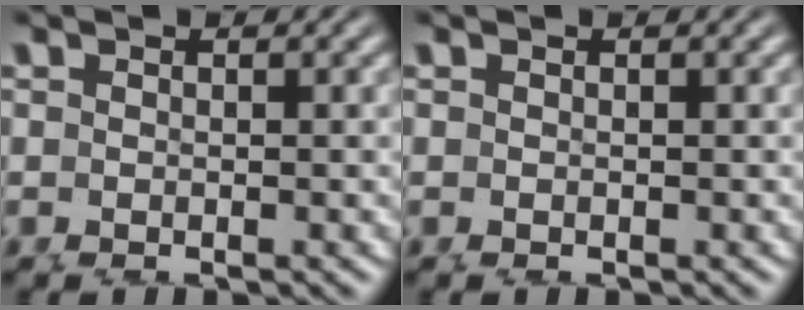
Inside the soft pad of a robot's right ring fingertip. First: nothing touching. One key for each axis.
{"total": 0.0}